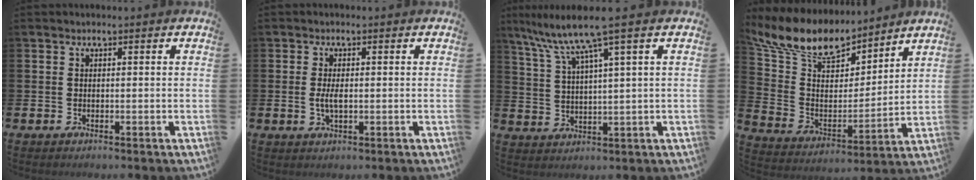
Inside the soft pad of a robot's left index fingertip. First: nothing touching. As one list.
[{"total": 2.5, "force": [0.0, 1.0, 2.3], "torque": [-0.041, 0.001, -0.002]}, {"total": 8.4, "force": [5.8, 0.5, 6.0], "torque": [-0.136, -0.017, 0.099]}, {"total": 12.0, "force": [10.4, 4.5, 3.7], "torque": [-0.121, -0.060, 0.188]}]